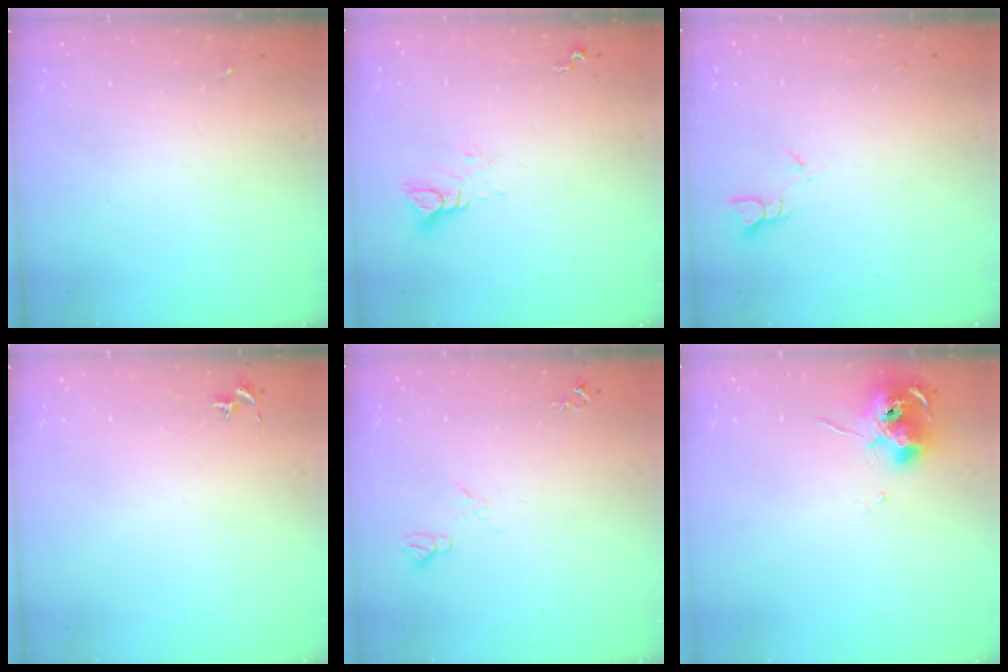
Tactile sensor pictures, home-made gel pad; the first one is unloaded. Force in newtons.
{"total": 5.6, "press": 5.6, "slide": 0.0}
{"total": 1.8, "press": 1.8, "slide": 0.0}
{"total": 0.8, "press": 0.7, "slide": 0.3}
{"total": 6.7, "press": 6.7, "slide": 0.7}
{"total": 10.4, "press": 10.3, "slide": 0.7}